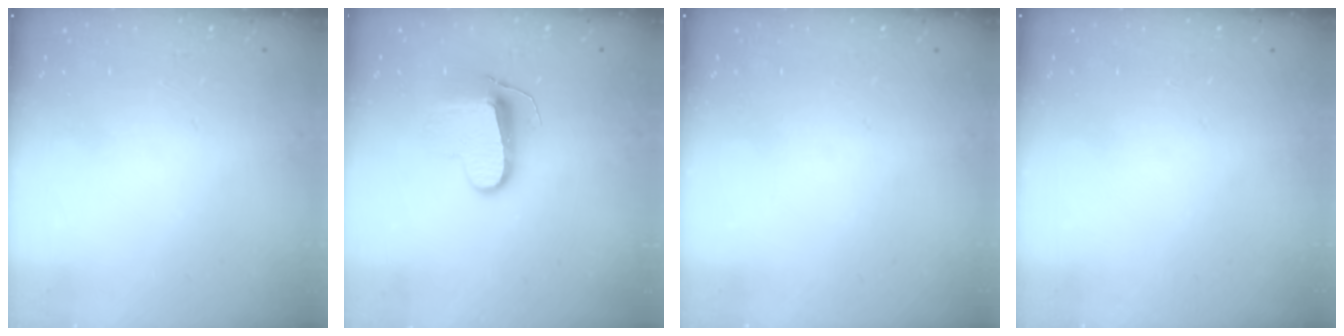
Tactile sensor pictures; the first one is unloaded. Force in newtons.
{"total": 9.8, "press": 9.8, "slide": 0.5}
{"total": 0.0}
{"total": 0.0}